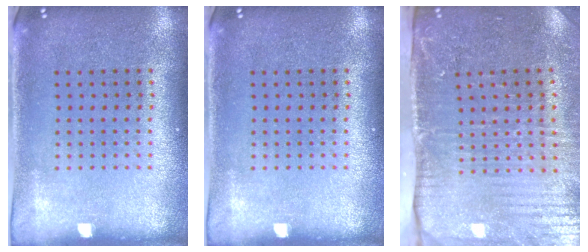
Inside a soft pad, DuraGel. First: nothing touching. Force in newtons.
{"total": 0.0}
{"total": 4.5, "press": 3.7, "slide": 2.5}